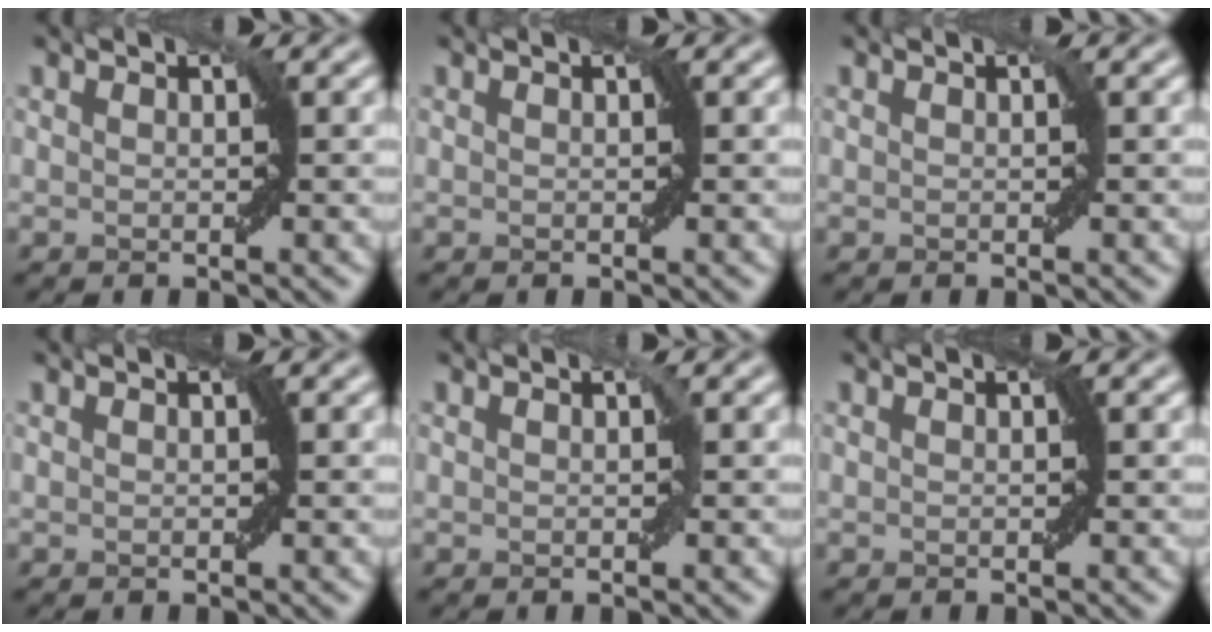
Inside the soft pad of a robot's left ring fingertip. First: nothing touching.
{"total": 0.0}
{"total": 0.0}
{"total": 0.0}
{"total": 0.0}
{"total": 0.0}